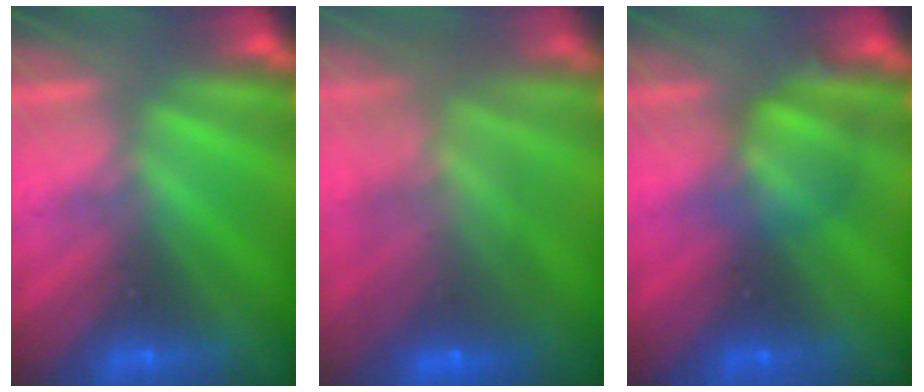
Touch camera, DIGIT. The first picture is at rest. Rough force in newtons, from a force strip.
{"total": 8.6}
{"total": 2.5}